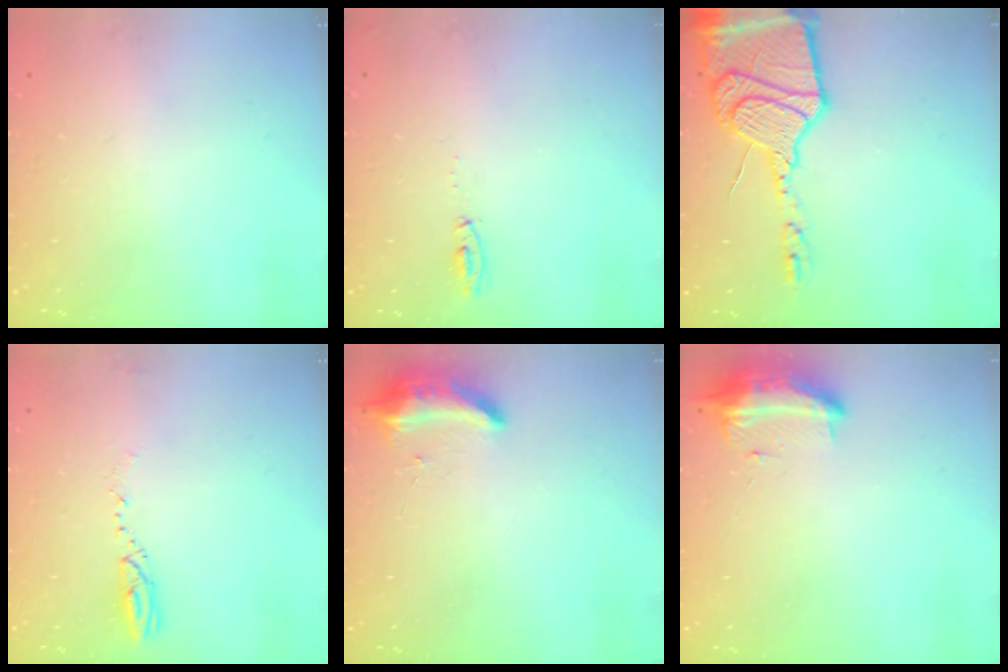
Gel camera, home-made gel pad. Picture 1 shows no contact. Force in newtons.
{"total": 16.2, "press": 5.8, "slide": 15.1}
{"total": 24.1, "press": 21.5, "slide": 10.8}
{"total": 3.3, "press": 3.2, "slide": 0.5}
{"total": 8.4, "press": 8.4, "slide": 0.4}
{"total": 9.5, "press": 9.2, "slide": 2.4}